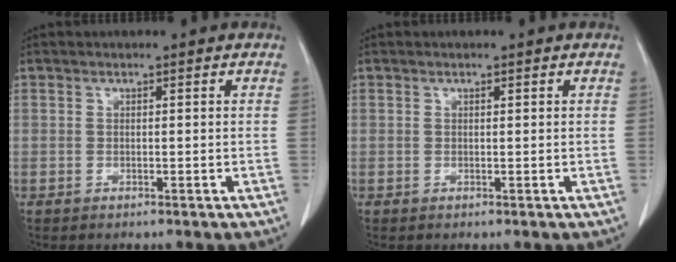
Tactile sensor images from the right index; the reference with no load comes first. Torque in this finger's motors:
{"motor_torque": [-0.09, 0.08, 0.01, -0.01]}